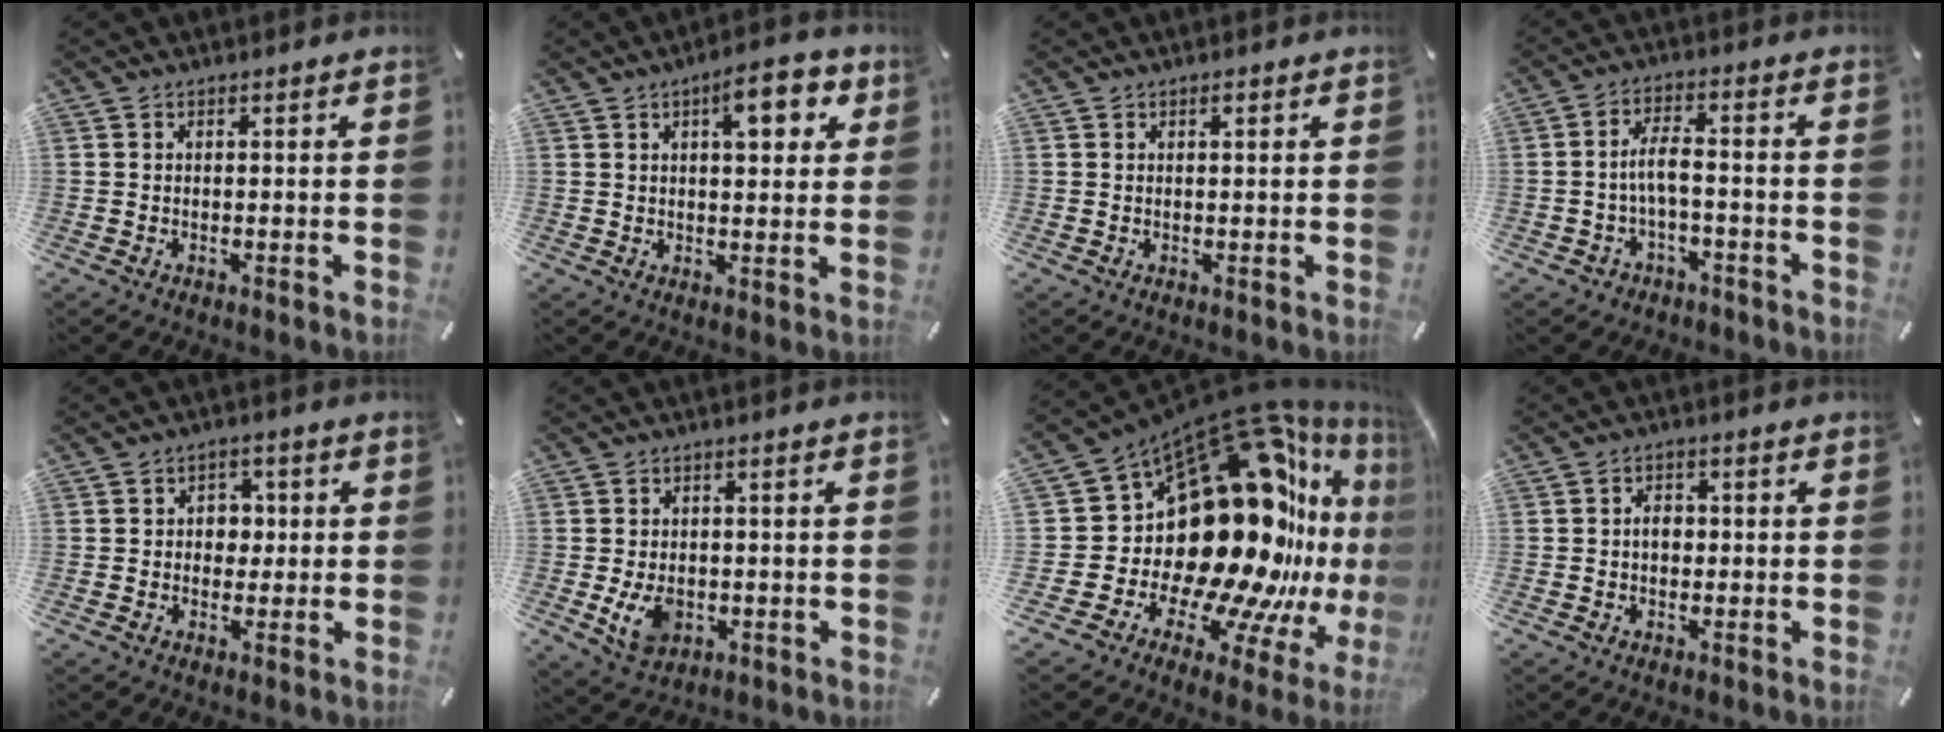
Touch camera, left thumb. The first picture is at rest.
{"total": 8.6, "force": [3.8, 3.6, 6.9], "torque": [-0.085, -0.014, 0.054]}
{"total": 0.7, "force": [0.3, 0.3, 0.6], "torque": [-0.012, 0.002, 0.005]}
{"total": 5.8, "force": [-1.4, 3.2, 4.6], "torque": [-0.098, 0.014, -0.031]}
{"total": 5.0, "force": [-0.1, 4.4, 2.4], "torque": [-0.030, 0.004, -0.008]}
{"total": 6.8, "force": [-1.3, 5.1, 4.4], "torque": [-0.084, -0.004, -0.024]}
{"total": 37.8, "force": [6.6, 21.9, 30.1], "torque": [-0.425, -0.165, 0.193]}
{"total": 3.7, "force": [-0.5, 2.8, 2.4], "torque": [-0.038, 0.004, -0.012]}